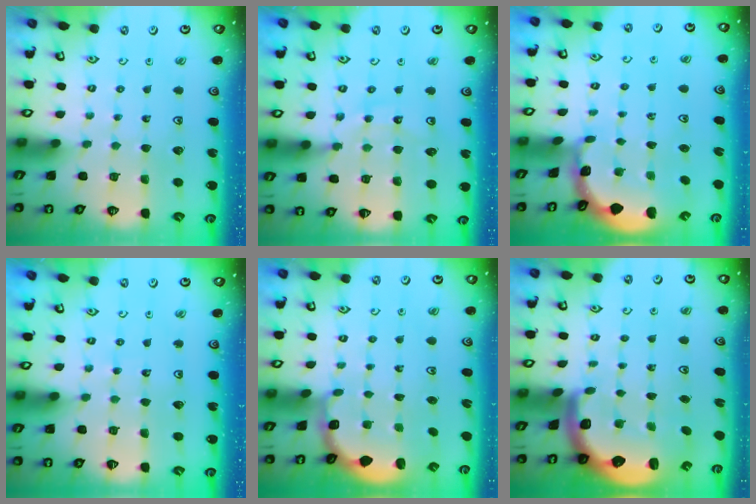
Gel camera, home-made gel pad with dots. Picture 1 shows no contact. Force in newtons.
{"total": 10.7, "press": 10.4, "slide": 2.5}
{"total": 1.5, "press": 1.5, "slide": 0.2}
{"total": 4.1, "press": 4.1, "slide": 0.6}
{"total": 1.8, "press": 1.7, "slide": 0.7}
{"total": 2.8, "press": 2.5, "slide": 1.4}